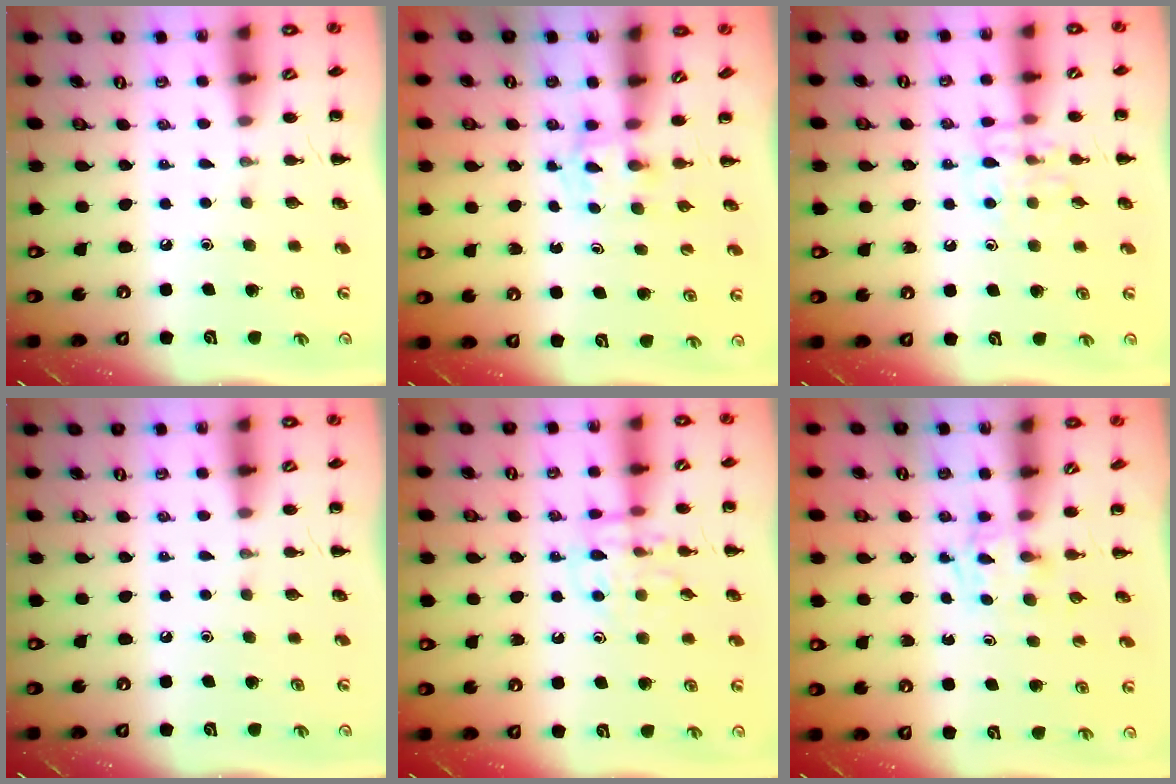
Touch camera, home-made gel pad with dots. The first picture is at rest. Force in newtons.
{"total": 2.4, "press": 2.2, "slide": 1.0}
{"total": 8.8, "press": 8.8, "slide": 0.6}
{"total": 0.0}
{"total": 11.4, "press": 11.4, "slide": 0.7}
{"total": 2.7, "press": 2.5, "slide": 1.0}